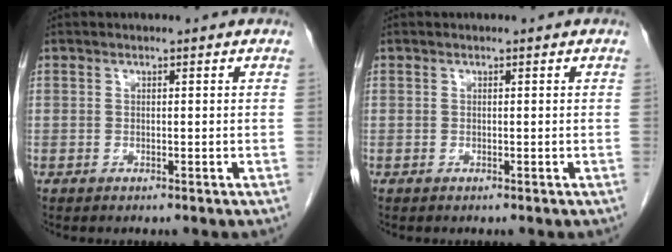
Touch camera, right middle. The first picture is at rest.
{"total": 0.0}